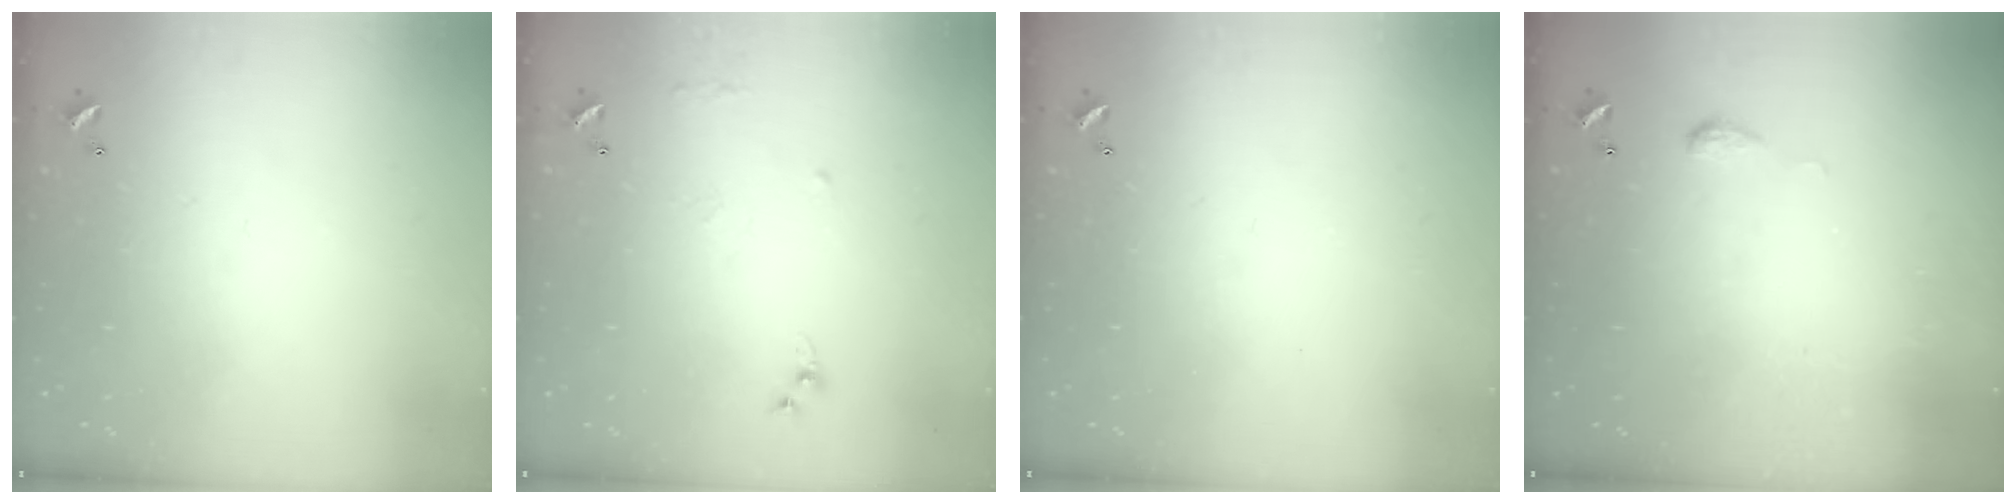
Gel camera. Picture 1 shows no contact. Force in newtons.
{"total": 7.5, "press": 7.4, "slide": 0.8}
{"total": 0.0}
{"total": 3.3, "press": 3.2, "slide": 0.5}